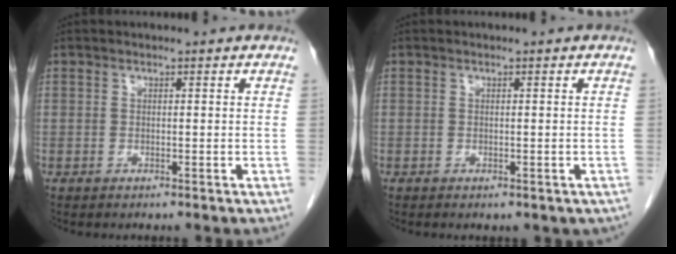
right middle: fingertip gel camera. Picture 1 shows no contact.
{"total": 1.6, "force": [-1.0, 1.0, 0.8], "torque": [-0.005, -0.002, -0.006]}